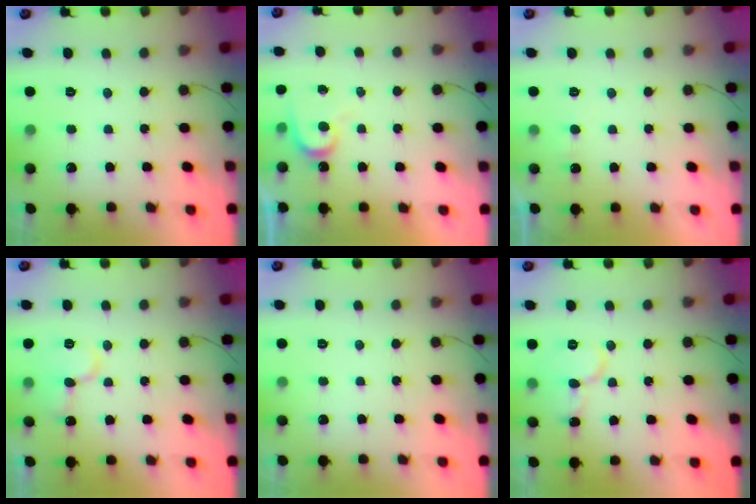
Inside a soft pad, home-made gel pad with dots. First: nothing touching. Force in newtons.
{"total": 7.3, "press": 7.3, "slide": 0.3}
{"total": 3.0, "press": 2.9, "slide": 0.4}
{"total": 10.4, "press": 10.3, "slide": 1.3}
{"total": 0.0}
{"total": 8.0, "press": 7.9, "slide": 1.0}